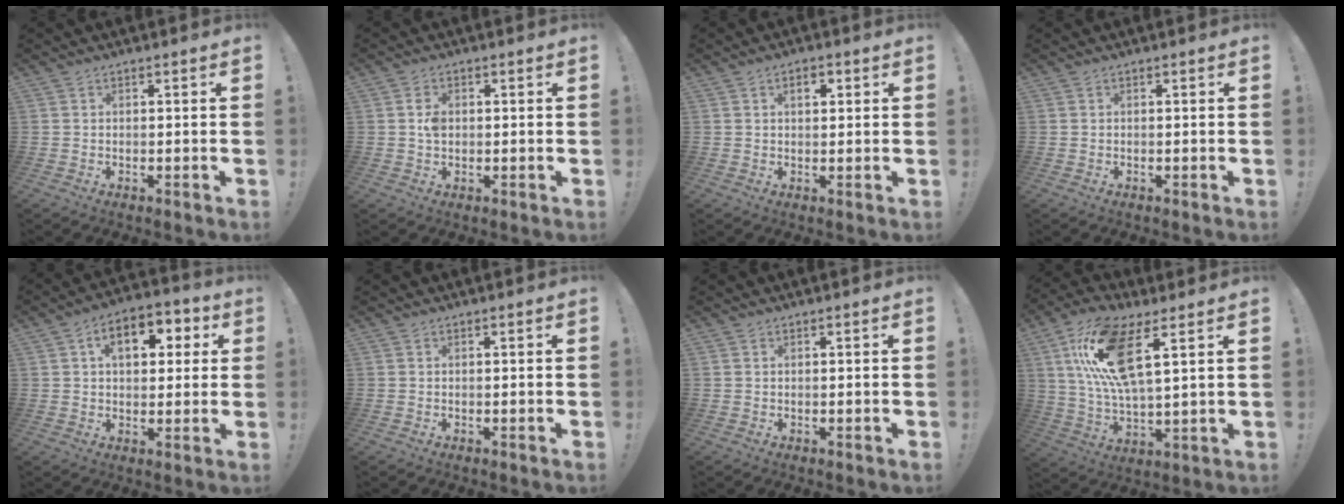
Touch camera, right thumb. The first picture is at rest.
{"total": 2.9, "force": [0.1, 2.0, 2.1], "torque": [-0.031, 0.002, 0.000]}
{"total": 3.1, "force": [1.0, 1.8, 2.2], "torque": [-0.024, -0.002, 0.011]}
{"total": 0.0}
{"total": 10.6, "force": [2.9, 6.9, 7.4], "torque": [-0.104, 0.006, 0.047]}
{"total": 0.0}
{"total": 0.0}
{"total": 18.1, "force": [7.5, 6.5, 15.1], "torque": [-0.310, -0.016, 0.120]}